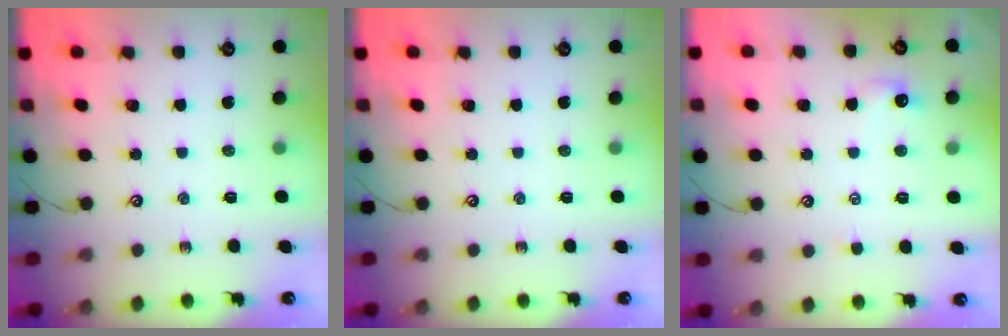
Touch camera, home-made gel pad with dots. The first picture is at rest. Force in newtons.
{"total": 0.0}
{"total": 1.6, "press": 1.5, "slide": 0.4}